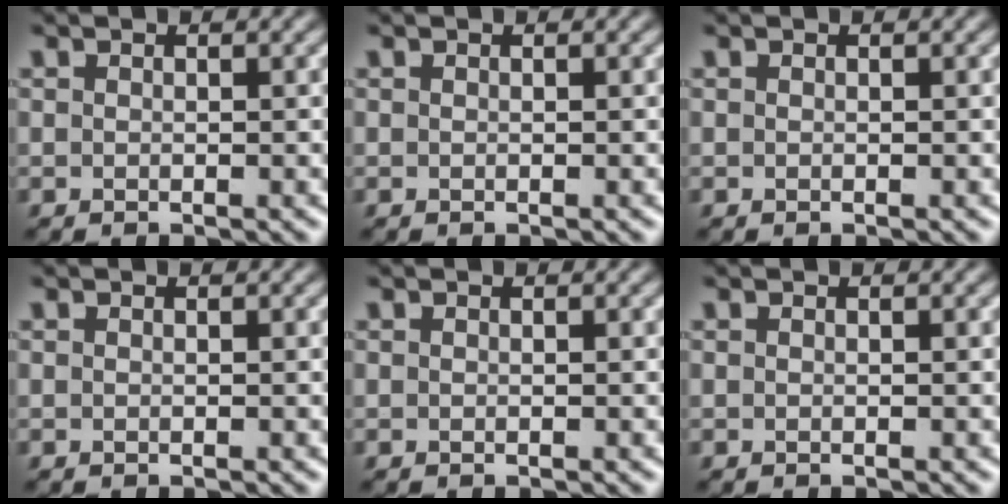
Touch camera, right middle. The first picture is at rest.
{"total": 0.0}
{"total": 0.0}
{"total": 0.0}
{"total": 0.0}
{"total": 0.0}